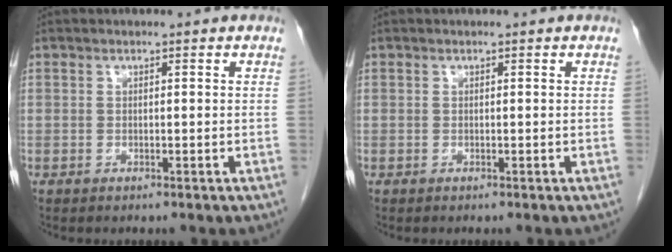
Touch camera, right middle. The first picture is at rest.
{"total": 0.0}